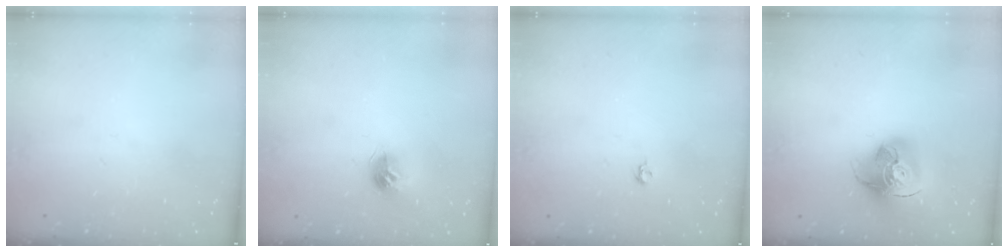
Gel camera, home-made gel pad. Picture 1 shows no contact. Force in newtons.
{"total": 8.6, "press": 8.6, "slide": 0.0}
{"total": 3.7, "press": 3.6, "slide": 0.8}
{"total": 15.5, "press": 15.4, "slide": 1.7}